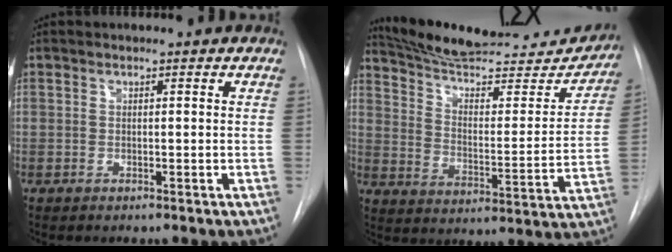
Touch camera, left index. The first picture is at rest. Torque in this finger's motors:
{"motor_torque": [0.82, -1.32, 0.03, 0.00]}